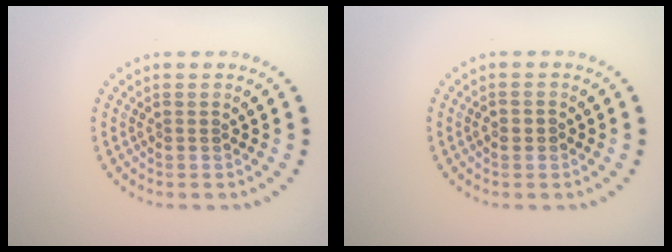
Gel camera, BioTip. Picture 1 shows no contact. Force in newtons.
{"total": 1.0, "press": 1.0, "slide": 0.3}